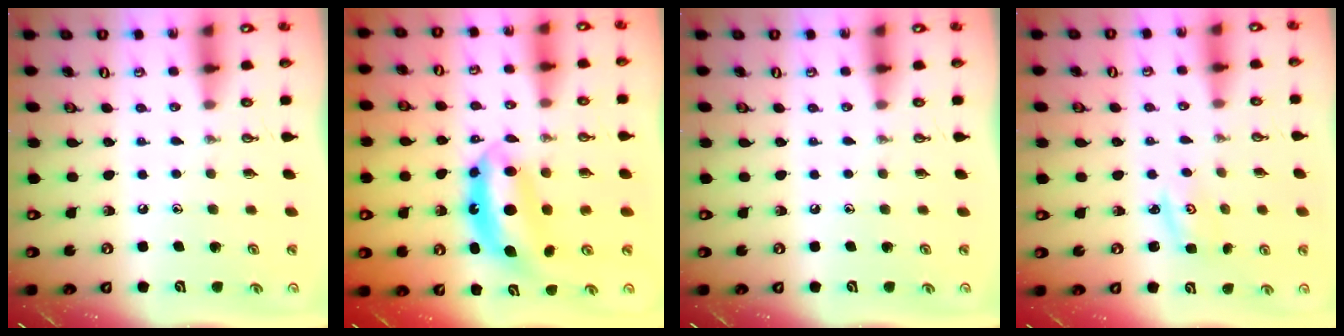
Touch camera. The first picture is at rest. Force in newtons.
{"total": 7.5, "press": 7.5, "slide": 0.5}
{"total": 0.0}
{"total": 1.8, "press": 1.8, "slide": 0.1}